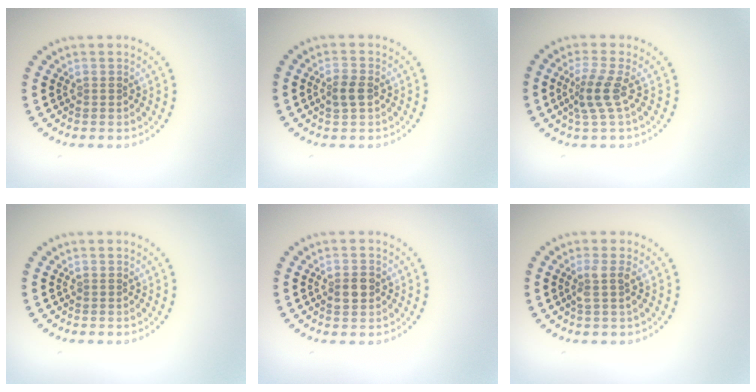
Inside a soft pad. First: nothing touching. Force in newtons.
{"total": 1.7, "press": 1.7, "slide": 0.2}
{"total": 2.6, "press": 1.9, "slide": 1.8}
{"total": 0.0}
{"total": 2.3, "press": 2.3, "slide": 0.1}
{"total": 1.6, "press": 1.3, "slide": 1.0}